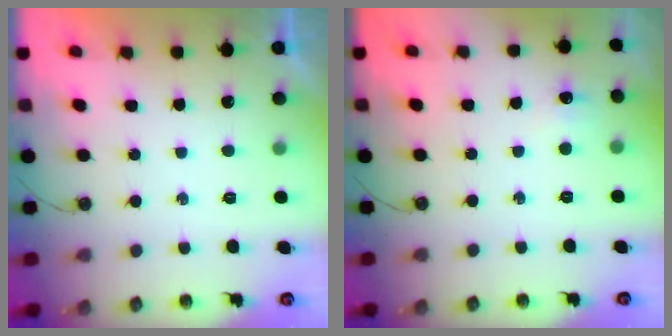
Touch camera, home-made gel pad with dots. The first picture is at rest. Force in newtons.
{"total": 4.3, "press": 4.3, "slide": 0.6}